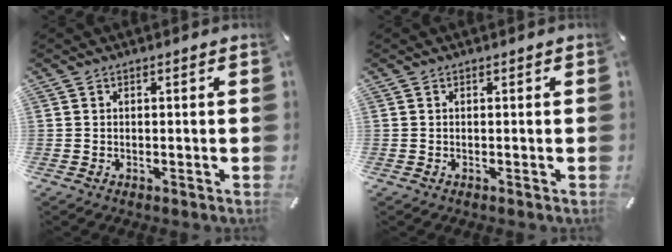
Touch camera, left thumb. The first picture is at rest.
{"total": 0.0}